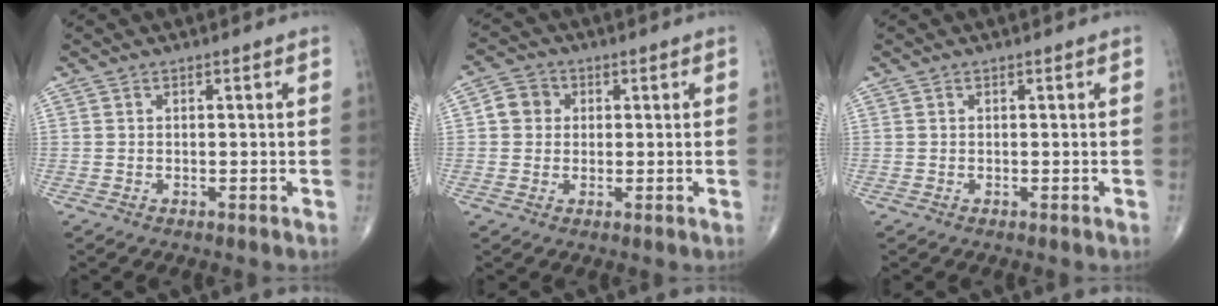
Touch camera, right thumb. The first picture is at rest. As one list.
[{"total": 4.5, "force": [0.7, 4.1, 1.7], "torque": [-0.014, 0.007, 0.003]}, {"total": 0.0}]